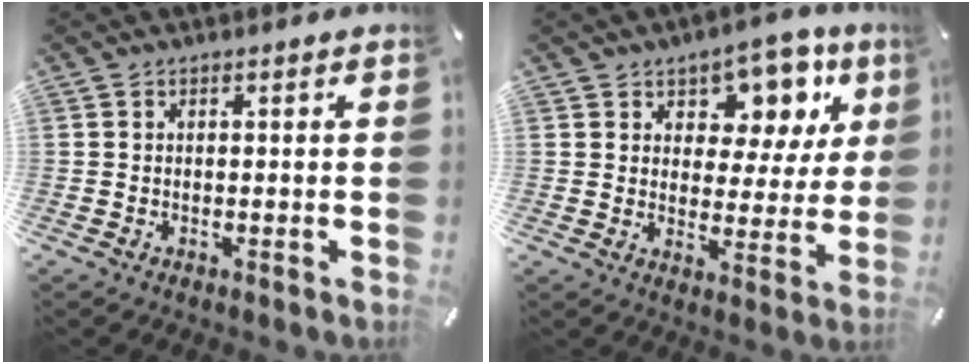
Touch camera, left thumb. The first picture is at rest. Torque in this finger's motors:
{"motor_torque": [0.79, -0.25, 0.33, 0.31, 0.03]}